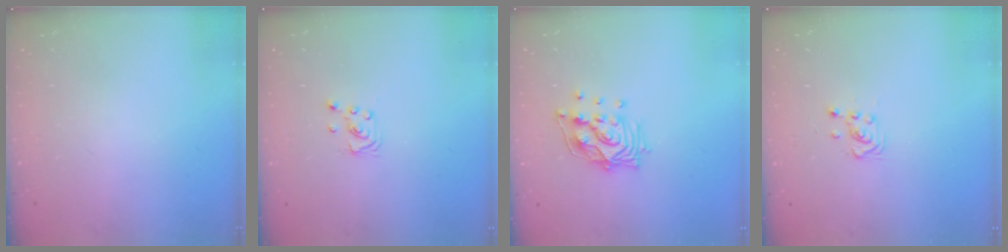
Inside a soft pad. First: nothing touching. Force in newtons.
{"total": 2.1, "press": 2.1, "slide": 0.2}
{"total": 12.9, "press": 12.8, "slide": 1.2}
{"total": 3.7, "press": 3.6, "slide": 0.5}